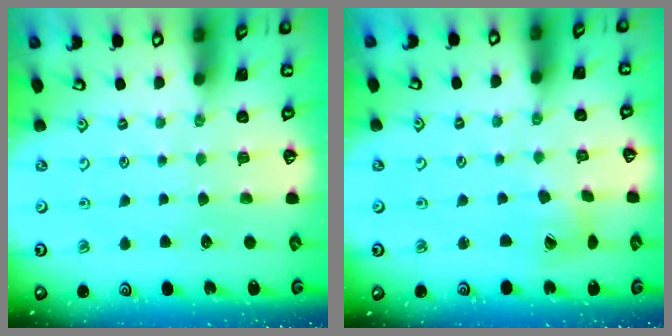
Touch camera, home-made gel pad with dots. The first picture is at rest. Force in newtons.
{"total": 6.9, "press": 6.9, "slide": 0.5}